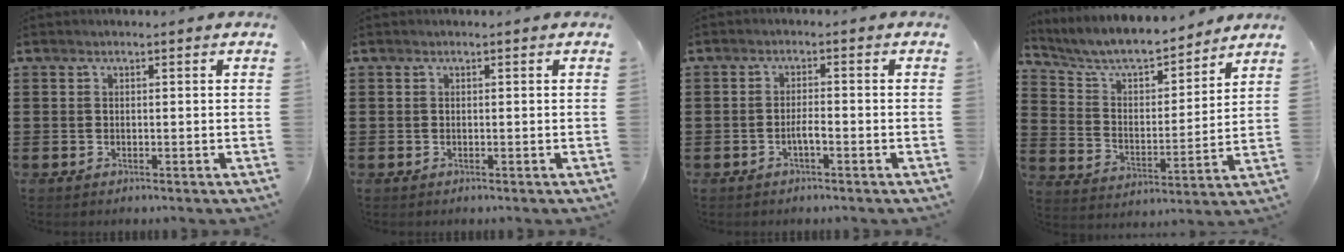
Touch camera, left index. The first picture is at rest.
{"total": 0.0}
{"total": 2.0, "force": [-0.9, 0.4, 1.7], "torque": [-0.033, 0.003, -0.017]}
{"total": 7.5, "force": [6.9, 1.4, 2.7], "torque": [-0.085, -0.046, 0.117]}